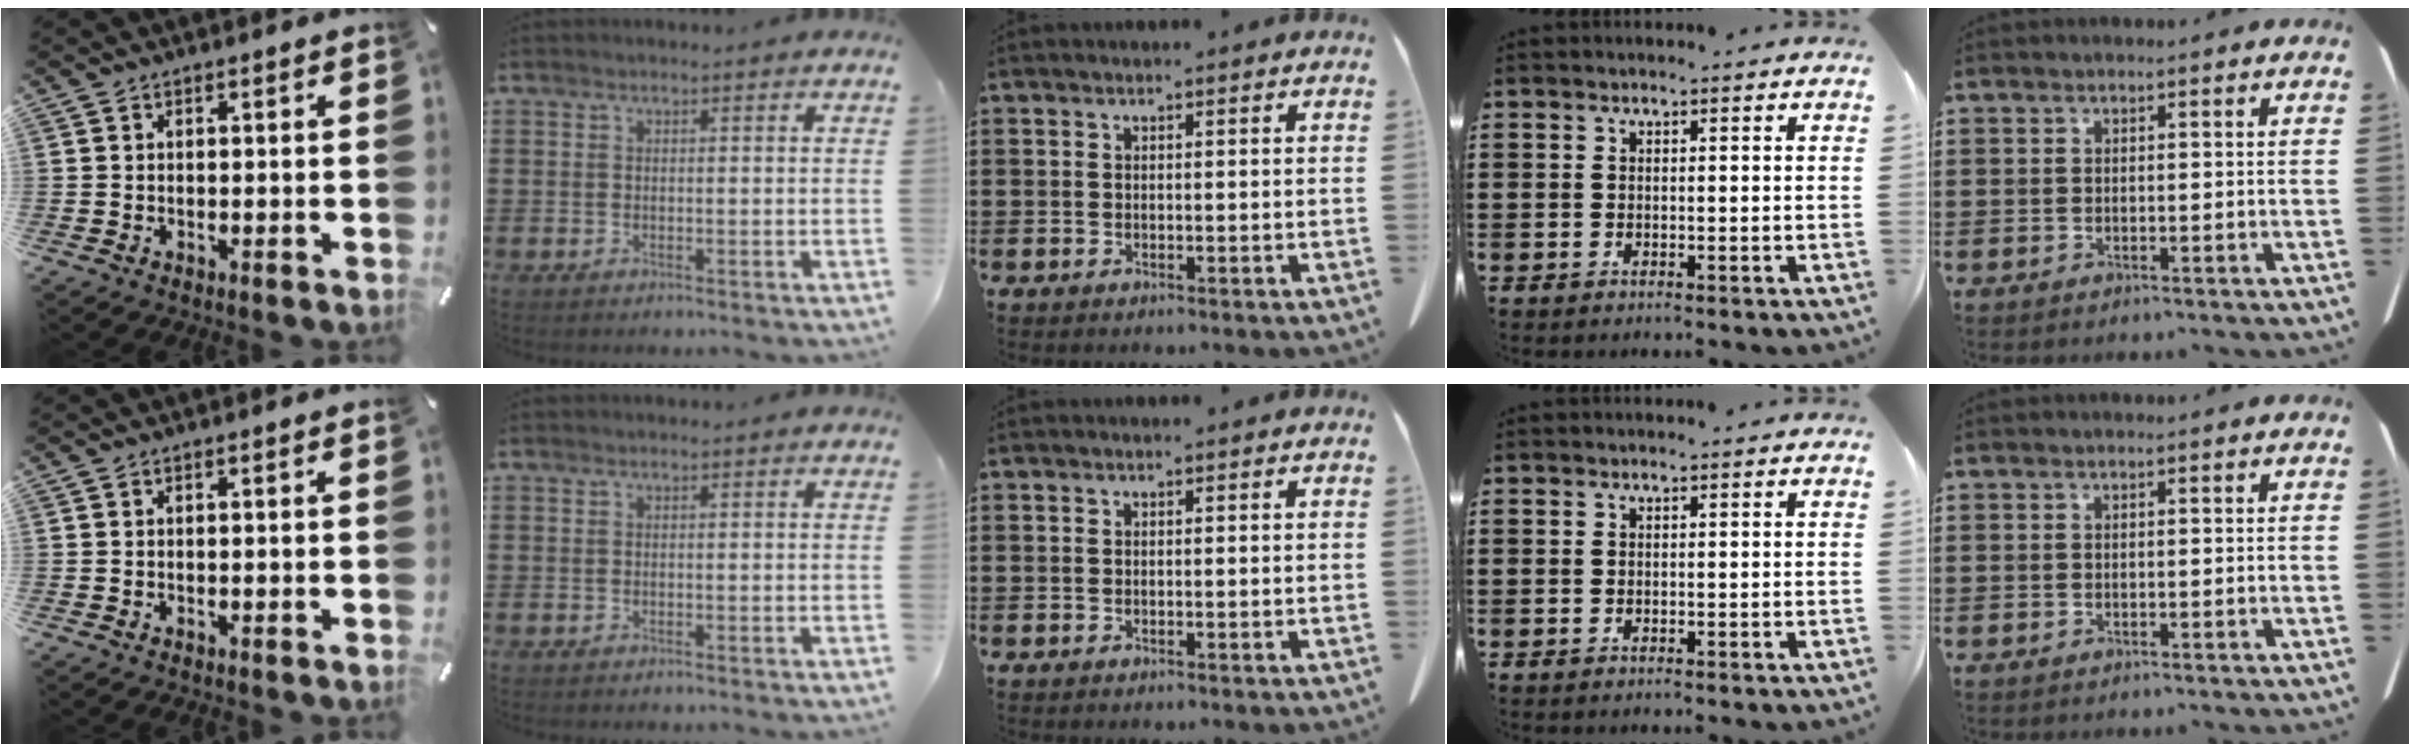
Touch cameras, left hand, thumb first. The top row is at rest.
{}